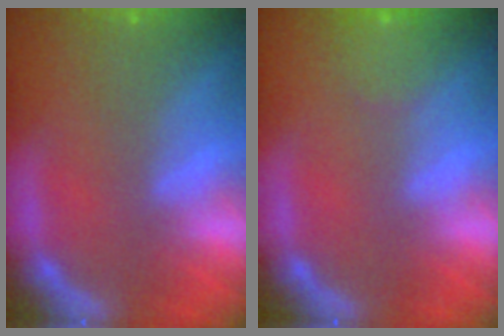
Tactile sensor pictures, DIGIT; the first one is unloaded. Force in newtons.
{"total": 1.9}